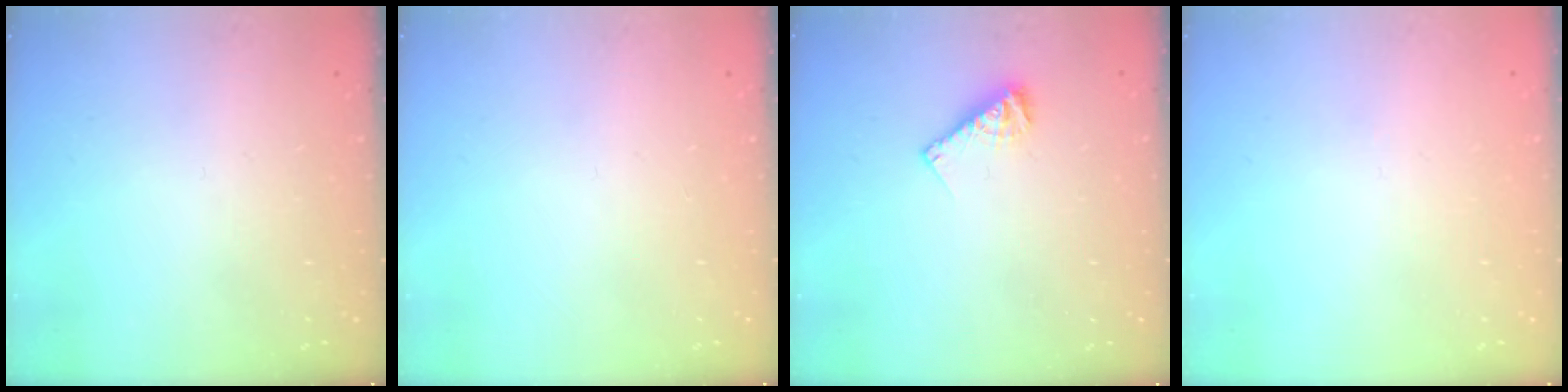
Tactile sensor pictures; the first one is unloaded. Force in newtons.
{"total": 0.0}
{"total": 7.2, "press": 7.2, "slide": 0.6}
{"total": 0.0}